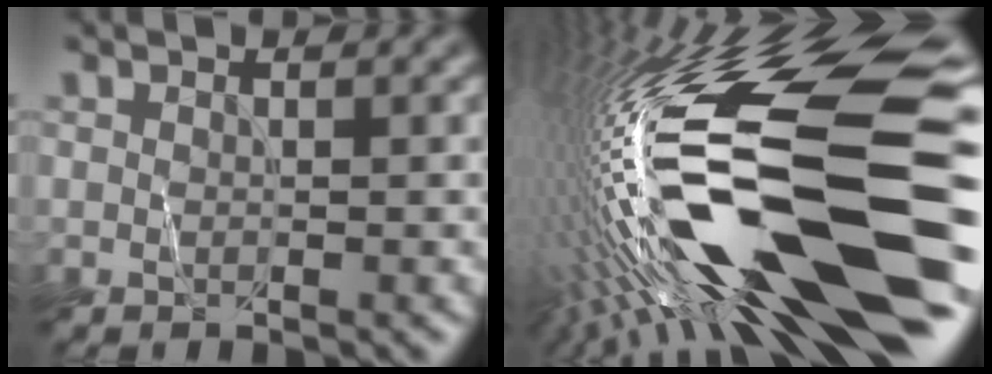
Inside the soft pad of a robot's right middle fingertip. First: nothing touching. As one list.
[{"total": 20.0, "force": [-4.5, 4.3, 19.0], "torque": [-0.343, 0.000, -0.082]}]